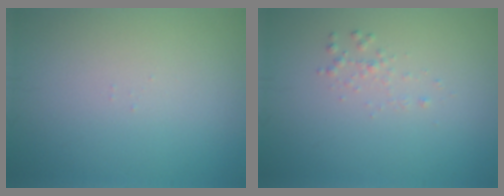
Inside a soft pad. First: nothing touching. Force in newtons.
{"total": 0.9, "press": 0.9, "slide": 0.0}